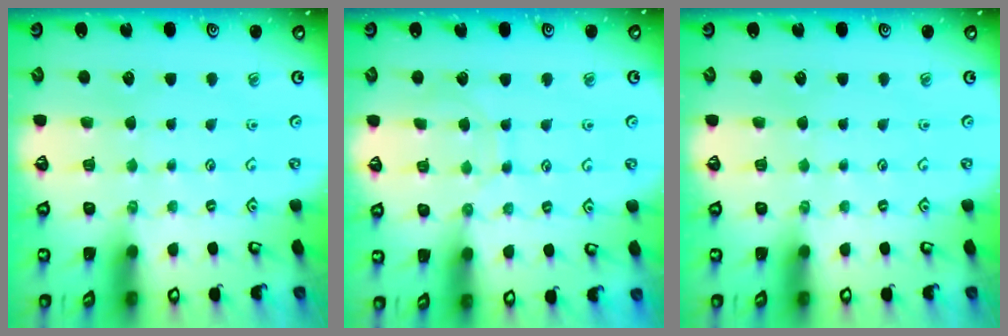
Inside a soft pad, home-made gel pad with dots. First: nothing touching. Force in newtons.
{"total": 4.6, "press": 4.6, "slide": 0.4}
{"total": 0.0}